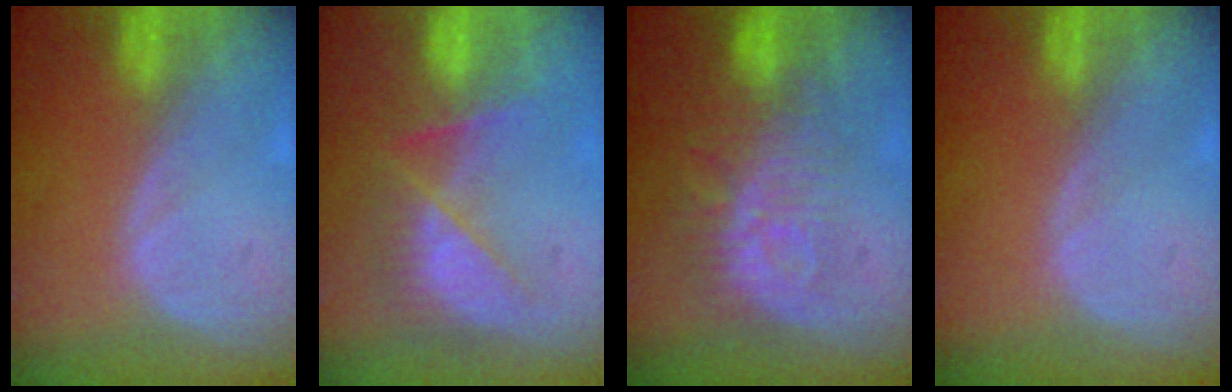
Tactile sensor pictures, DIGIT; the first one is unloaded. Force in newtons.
{"total": 8.2, "press": 7.0, "slide": 4.3}
{"total": 9.6, "press": 8.7, "slide": 4.0}
{"total": 0.0}